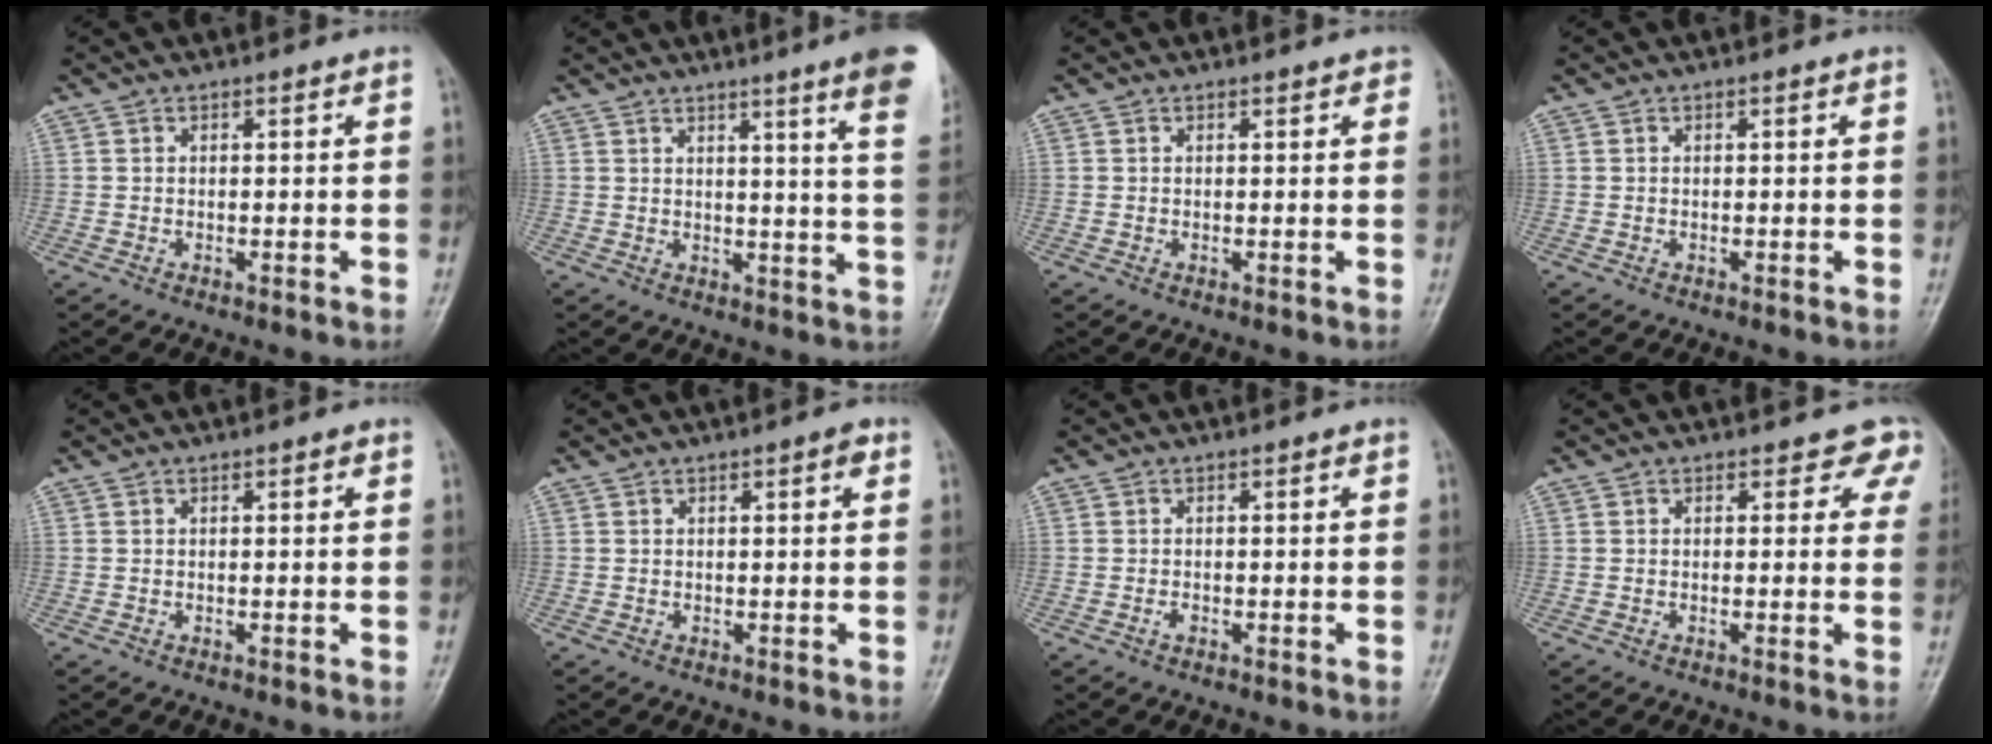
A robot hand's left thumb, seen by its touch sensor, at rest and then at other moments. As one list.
[{"total": 13.4, "force": [8.6, 0.3, 10.2], "torque": [-0.118, -0.040, 0.086]}, {"total": 1.2, "force": [0.7, 0.6, 0.8], "torque": [-0.005, -0.001, 0.005]}, {"total": 0.0}, {"total": 0.8, "force": [0.4, 0.3, 0.6], "torque": [-0.007, 0.001, 0.003]}, {"total": 1.7, "force": [0.8, 0.5, 1.5], "torque": [-0.018, 0.000, 0.008]}, {"total": 0.9, "force": [-0.3, 0.5, 0.7], "torque": [-0.011, 0.003, -0.005]}, {"total": 4.4, "force": [3.4, 2.6, 1.2], "torque": [0.025, -0.014, 0.015]}]